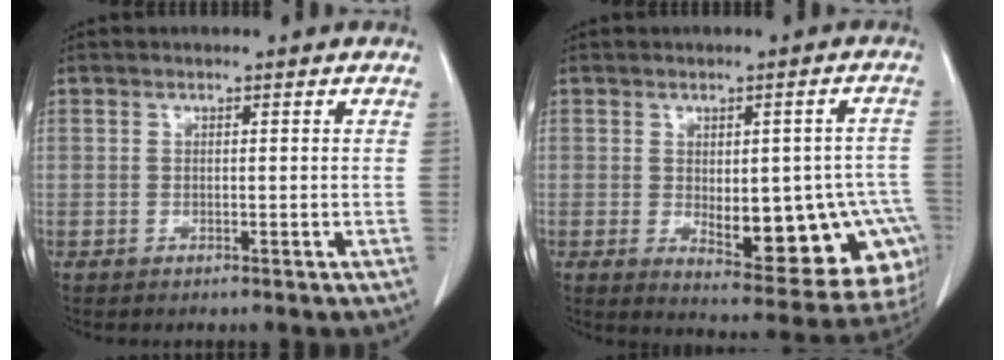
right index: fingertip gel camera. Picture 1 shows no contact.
{"total": 17.8, "force": [-4.3, 7.4, 15.5], "torque": [-0.120, 0.020, -0.031]}